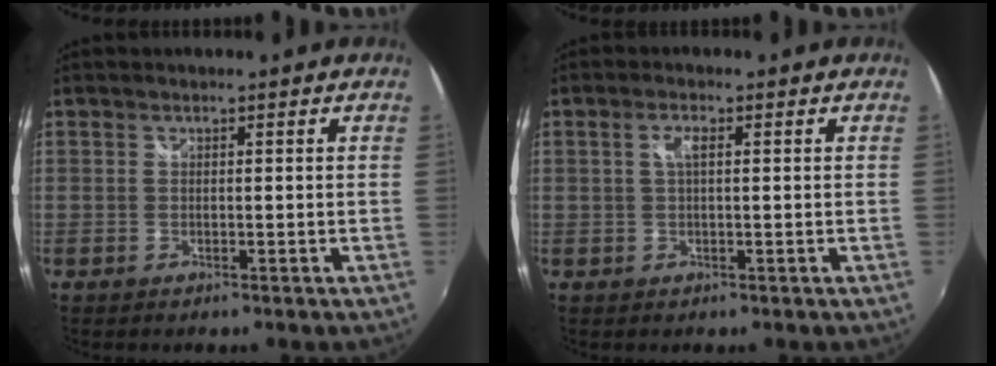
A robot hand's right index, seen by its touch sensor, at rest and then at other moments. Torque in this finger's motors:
{"motor_torque": [0.04, -0.02, 0.04, 0.04]}